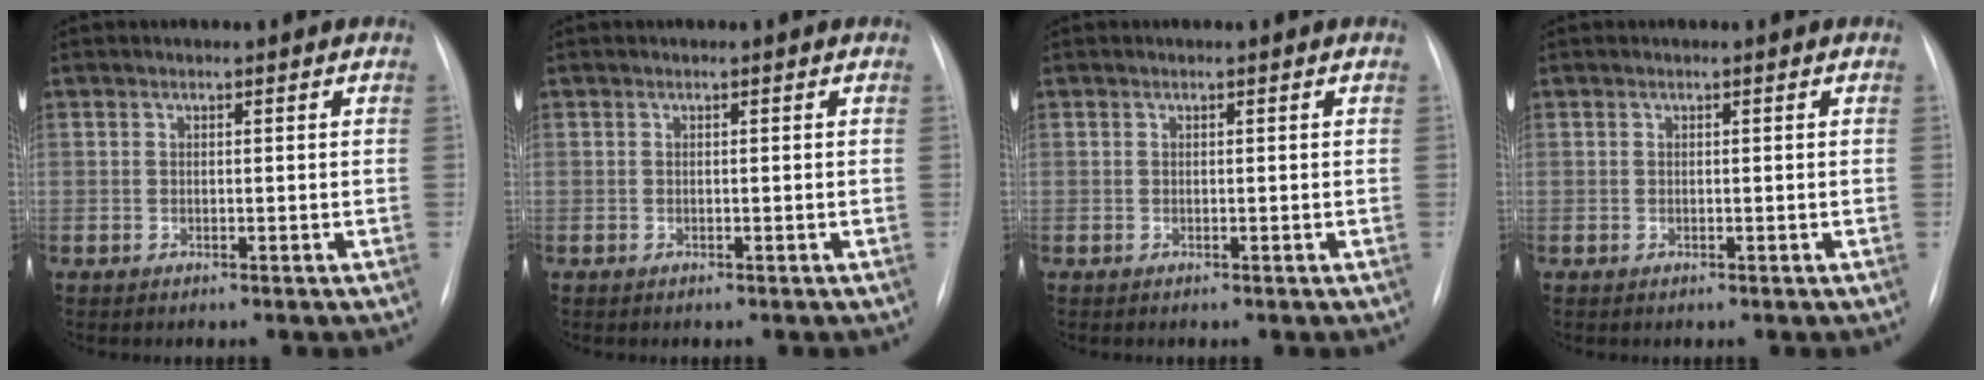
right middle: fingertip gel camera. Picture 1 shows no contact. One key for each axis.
{"total": 0.0}
{"total": 0.0}
{"total": 0.0}